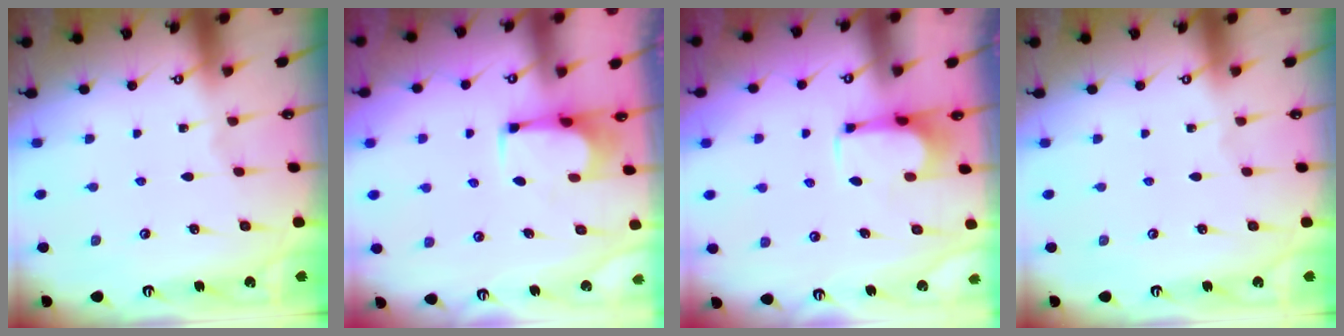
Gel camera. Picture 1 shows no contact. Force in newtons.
{"total": 6.0, "press": 6.0, "slide": 0.9}
{"total": 0.8, "press": 0.6, "slide": 0.6}
{"total": 0.0}